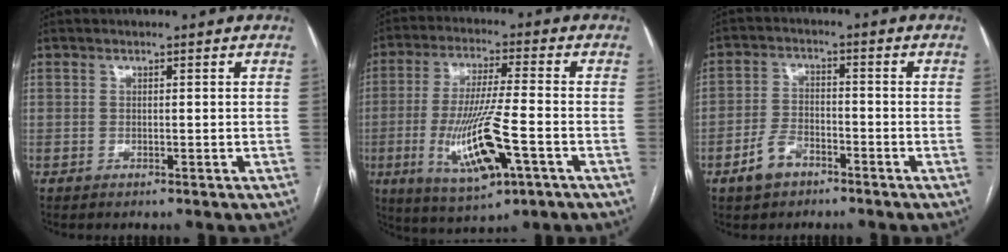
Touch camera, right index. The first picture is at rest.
{"total": 13.5, "force": [-4.2, 1.9, 12.7], "torque": [-0.249, -0.019, -0.068]}
{"total": 5.4, "force": [-3.4, 3.0, 2.9], "torque": [-0.065, 0.007, -0.058]}